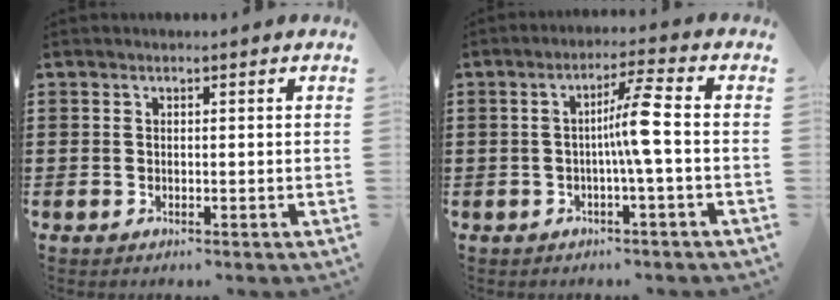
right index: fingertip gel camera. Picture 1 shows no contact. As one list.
[{"total": 5.6, "force": [-0.7, -0.5, 5.5], "torque": [-0.102, -0.002, -0.021]}]